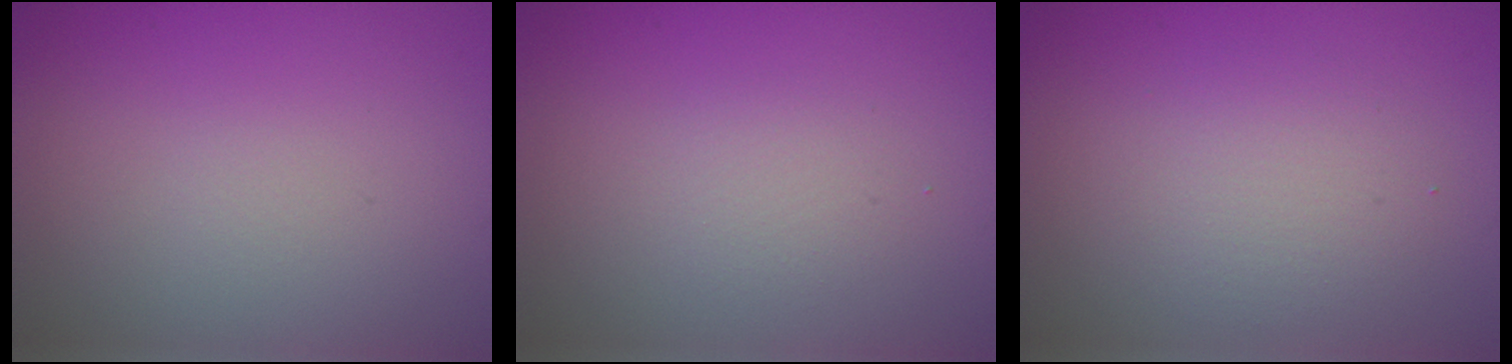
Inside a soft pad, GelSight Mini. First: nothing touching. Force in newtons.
{"total": 1.4, "press": 1.4, "slide": 0.1}
{"total": 2.8, "press": 2.8, "slide": 0.2}